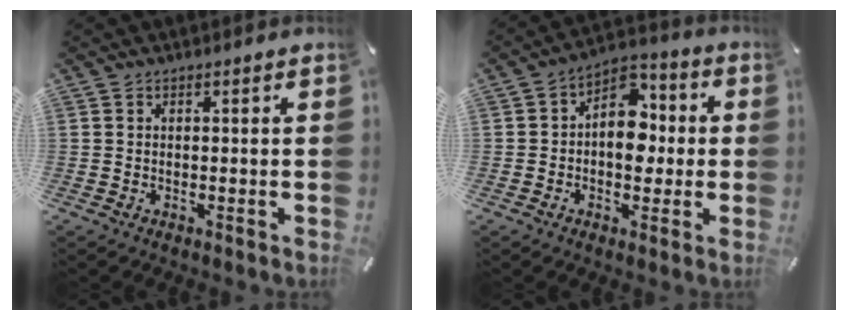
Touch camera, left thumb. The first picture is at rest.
{"total": 9.9, "force": [-0.5, 7.4, 6.6], "torque": [-0.090, -0.001, -0.013]}